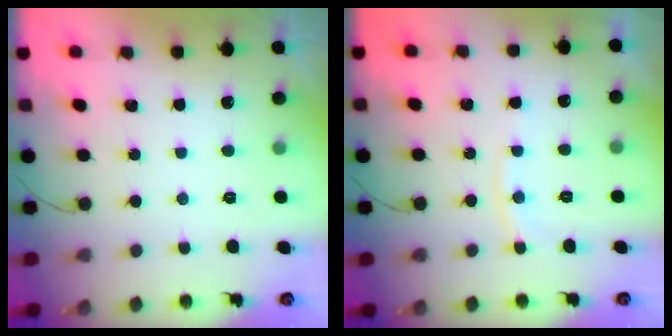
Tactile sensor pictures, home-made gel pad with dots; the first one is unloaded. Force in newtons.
{"total": 5.7, "press": 5.7, "slide": 0.5}